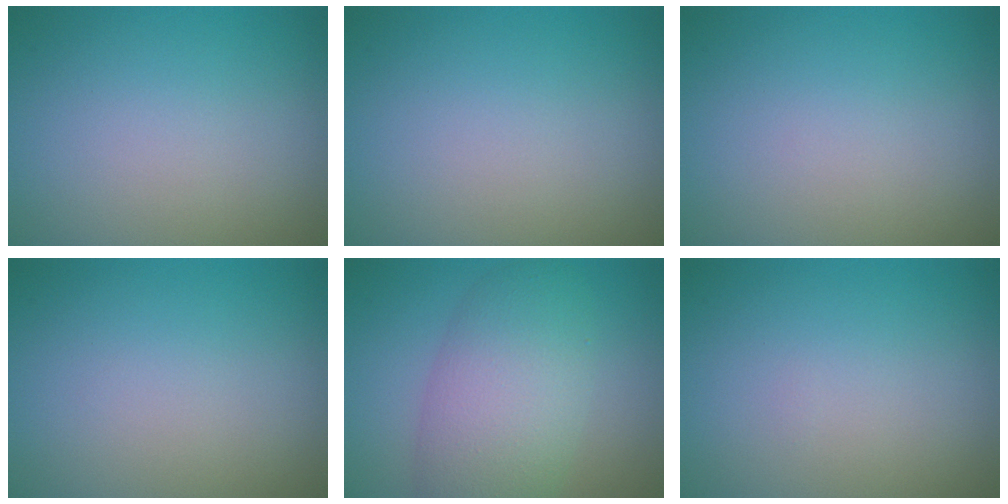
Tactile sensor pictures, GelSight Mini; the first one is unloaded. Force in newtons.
{"total": 0.0}
{"total": 0.0}
{"total": 0.0}
{"total": 6.9, "press": 6.9, "slide": 0.0}
{"total": 0.0}